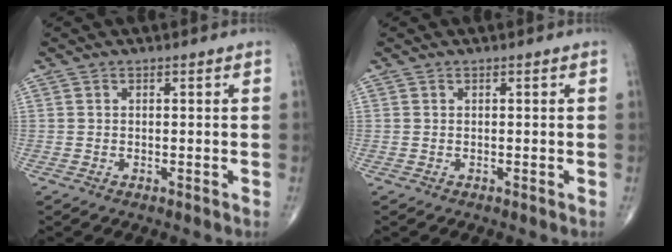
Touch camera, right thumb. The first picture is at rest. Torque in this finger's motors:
{"motor_torque": [-0.12, -0.16, 0.12, 0.07, -0.03]}